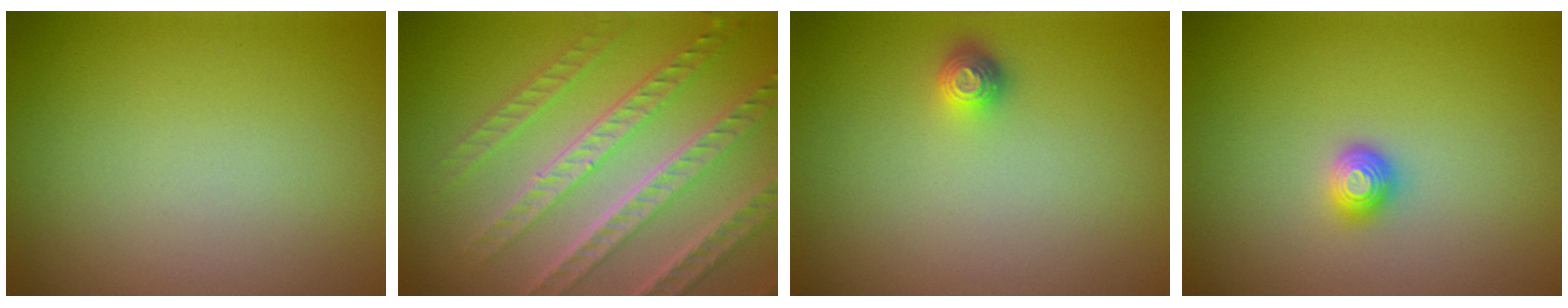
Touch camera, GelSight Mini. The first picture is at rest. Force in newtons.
{"total": 7.8, "press": 5.7, "slide": 5.4}
{"total": 1.3, "press": 1.1, "slide": 0.8}
{"total": 1.4, "press": 1.2, "slide": 0.6}